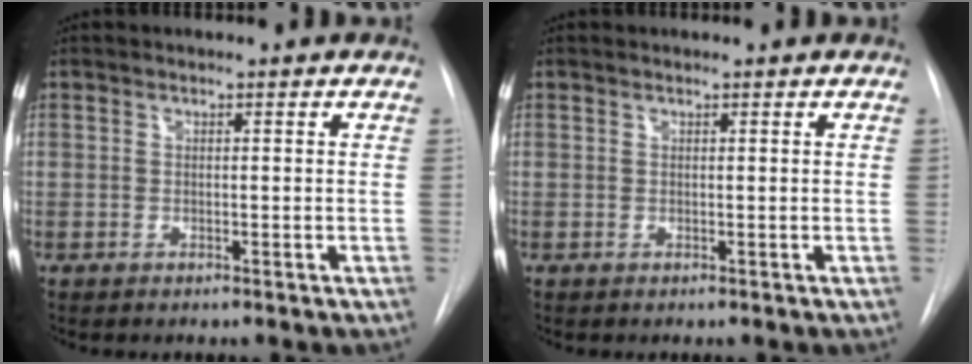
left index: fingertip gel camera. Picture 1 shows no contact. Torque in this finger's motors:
{"motor_torque": [-0.05, -0.23, 0.03, 0.01]}